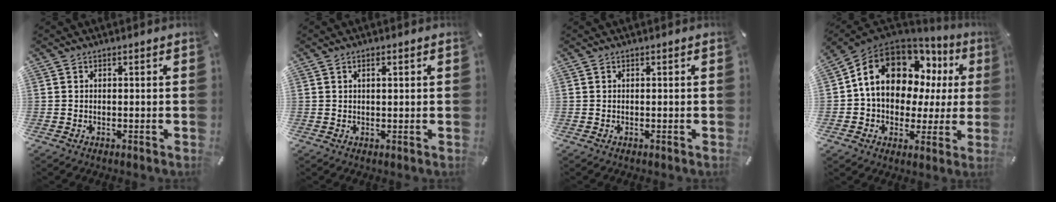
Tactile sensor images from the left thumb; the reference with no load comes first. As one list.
[{"total": 1.5, "force": [0.5, 0.6, 1.3], "torque": [-0.018, 0.001, 0.006]}, {"total": 0.0}, {"total": 15.1, "force": [6.7, 10.5, 8.4], "torque": [-0.166, -0.040, 0.123]}]